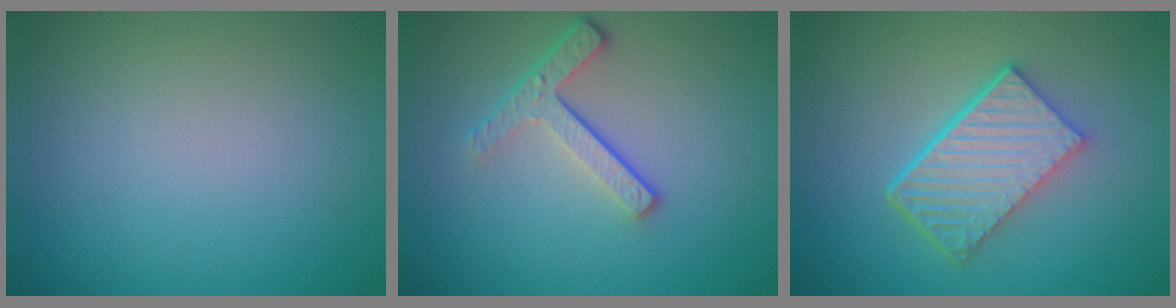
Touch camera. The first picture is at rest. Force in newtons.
{"total": 3.6, "press": 2.7, "slide": 2.5}
{"total": 6.0, "press": 4.3, "slide": 4.2}